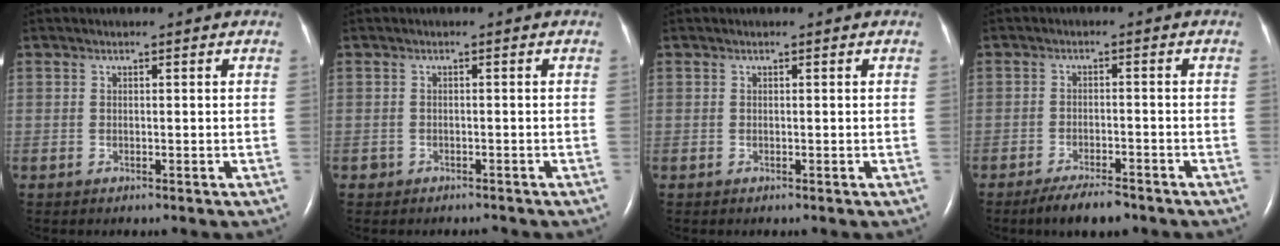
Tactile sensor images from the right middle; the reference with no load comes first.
{"total": 1.2, "force": [-1.0, 0.7, -0.2], "torque": [-0.003, 0.003, -0.016]}
{"total": 0.0}
{"total": 5.4, "force": [-4.3, 1.2, 3.0], "torque": [-0.056, -0.007, -0.071]}